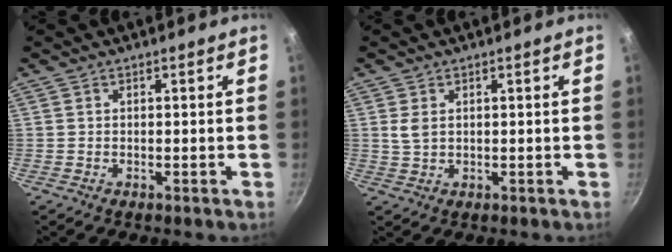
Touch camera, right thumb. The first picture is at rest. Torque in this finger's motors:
{"motor_torque": [0.15, 0.71, 0.39, -0.03, 0.03]}